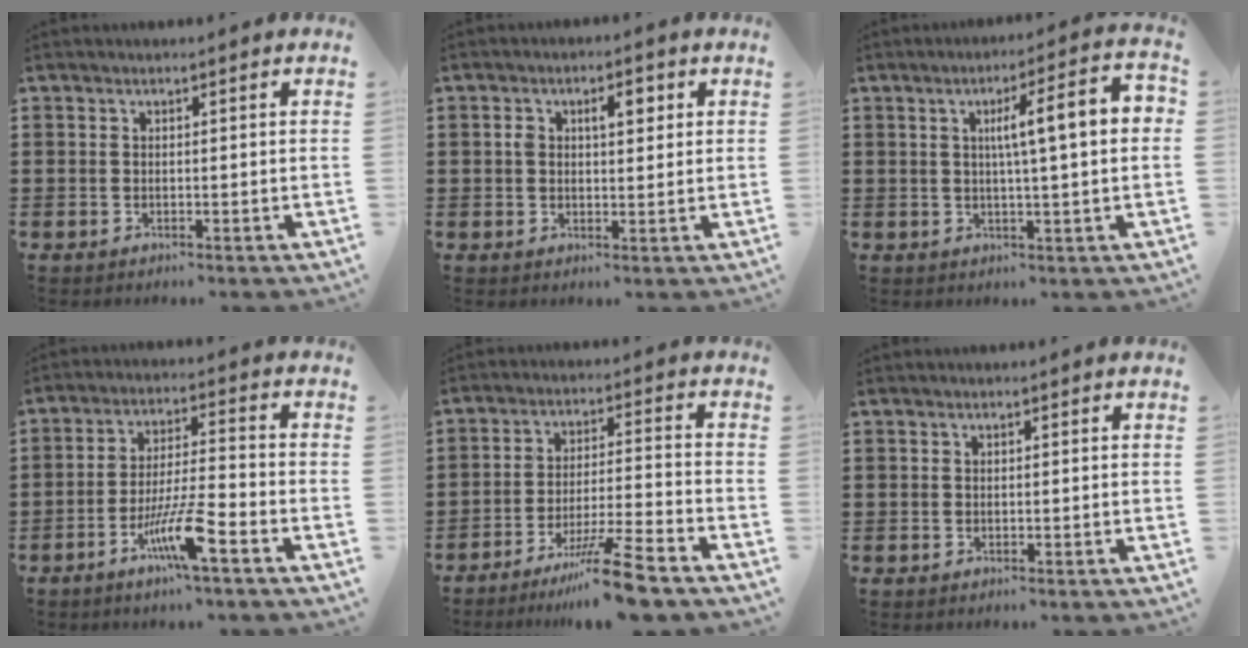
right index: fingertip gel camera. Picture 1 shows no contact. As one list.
[{"total": 3.6, "force": [1.0, 1.8, 3.0], "torque": [-0.046, 0.006, 0.011]}, {"total": 8.0, "force": [1.1, 0.7, 7.9], "torque": [-0.131, -0.005, 0.006]}, {"total": 8.8, "force": [-4.6, 1.0, 7.4], "torque": [-0.144, -0.002, -0.086]}, {"total": 10.3, "force": [-7.8, 0.0, 6.6], "torque": [-0.111, 0.008, -0.149]}, {"total": 0.0}]